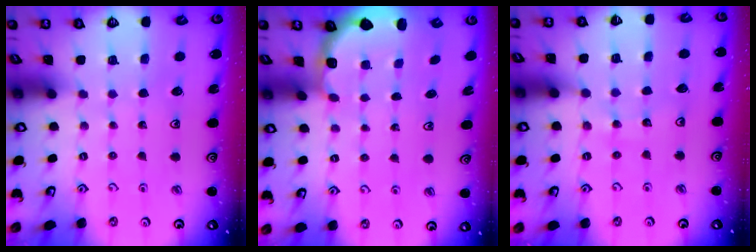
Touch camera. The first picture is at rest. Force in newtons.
{"total": 2.8, "press": 2.3, "slide": 1.5}
{"total": 8.6, "press": 8.5, "slide": 1.0}